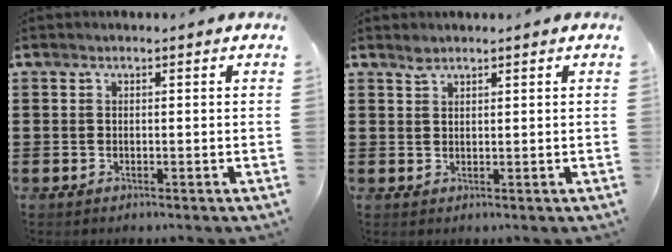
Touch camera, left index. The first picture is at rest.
{"total": 1.4, "force": [1.3, 0.5, 0.4], "torque": [-0.011, 0.002, 0.024]}